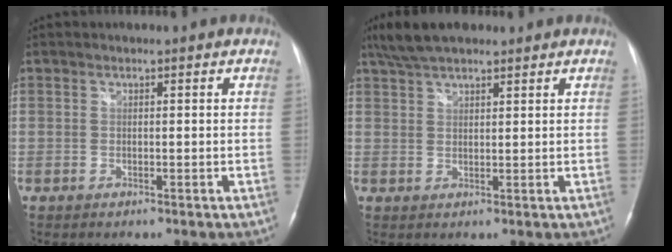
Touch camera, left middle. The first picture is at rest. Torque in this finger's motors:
{"motor_torque": [0.23, -0.18, 0.02, 0.04]}